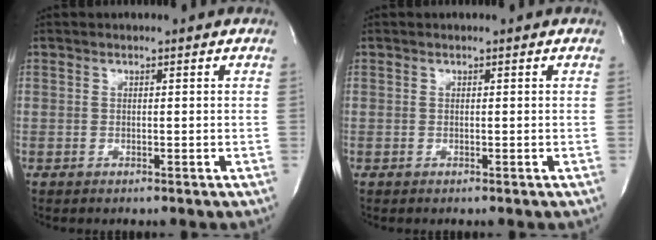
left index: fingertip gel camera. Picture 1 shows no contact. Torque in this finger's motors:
{"motor_torque": [0.00, 0.00, 0.00, 0.00]}